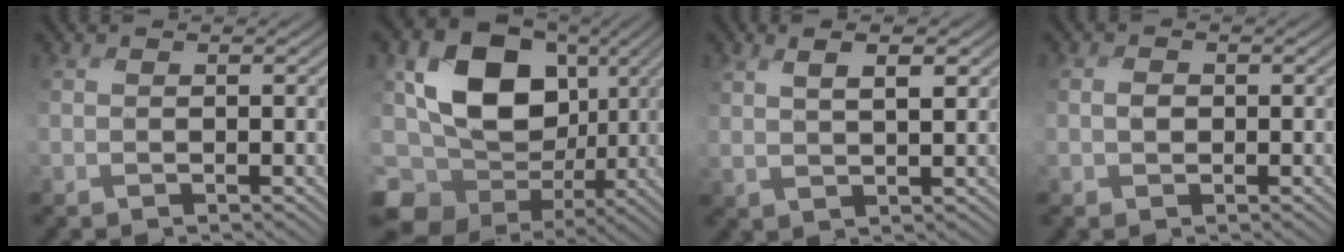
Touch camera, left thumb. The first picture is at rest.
{"total": 15.9, "force": [-3.1, 11.8, 10.2], "torque": [-0.227, -0.005, -0.078]}
{"total": 4.2, "force": [2.0, 1.1, 3.5], "torque": [-0.061, 0.001, 0.030]}
{"total": 1.3, "force": [-0.4, 1.0, 0.8], "torque": [-0.016, 0.001, -0.011]}